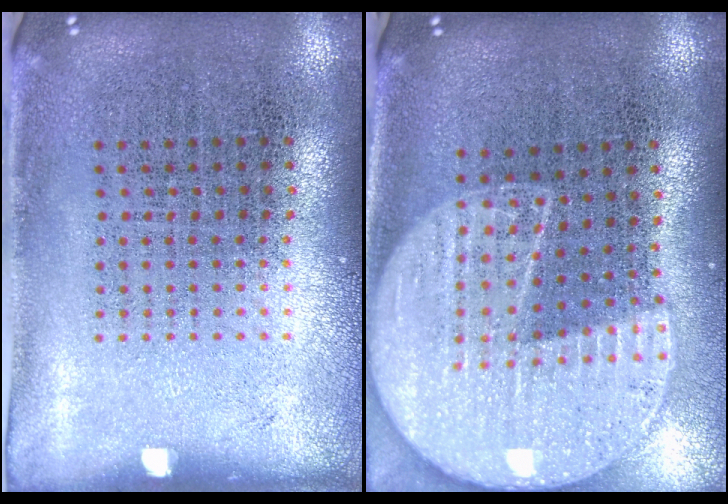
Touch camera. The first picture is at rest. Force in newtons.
{"total": 2.2, "press": 1.9, "slide": 1.1}